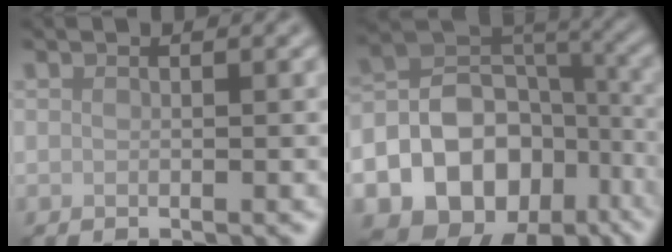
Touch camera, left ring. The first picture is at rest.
{"total": 19.4, "force": [-9.2, 15.4, 7.4], "torque": [-0.162, -0.042, -0.137]}